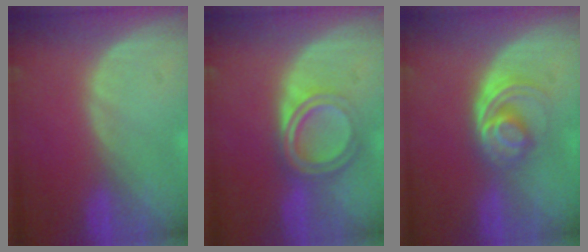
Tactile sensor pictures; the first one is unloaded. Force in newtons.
{"total": 6.2, "press": 5.3, "slide": 3.3}
{"total": 6.3, "press": 5.4, "slide": 3.2}